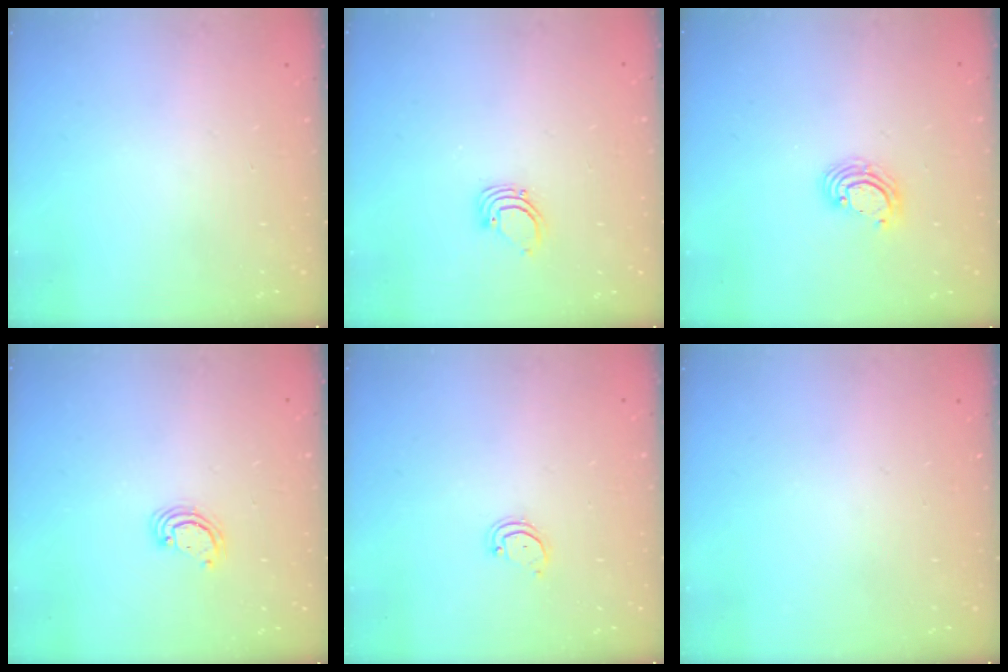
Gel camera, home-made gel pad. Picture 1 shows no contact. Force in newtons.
{"total": 2.7, "press": 2.7, "slide": 0.1}
{"total": 3.6, "press": 3.6, "slide": 0.2}
{"total": 2.8, "press": 2.8, "slide": 0.3}
{"total": 2.6, "press": 2.6, "slide": 0.2}
{"total": 0.0}